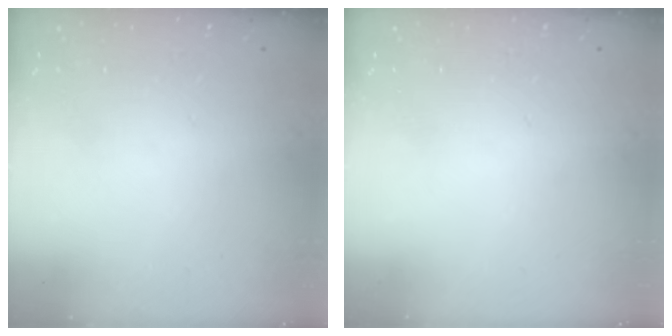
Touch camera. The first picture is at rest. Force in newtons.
{"total": 0.0}